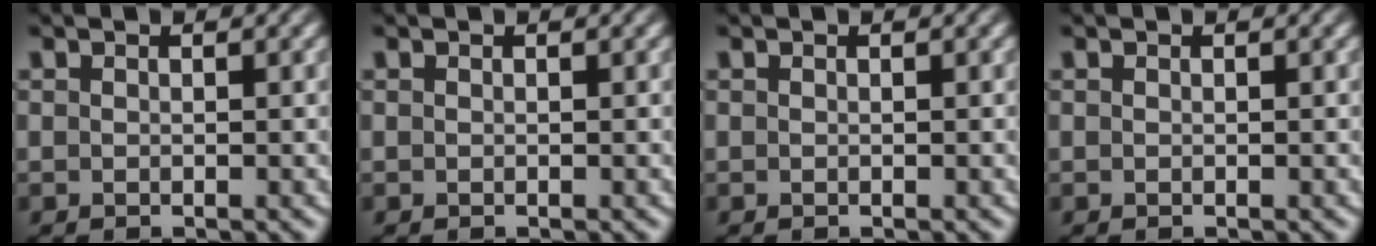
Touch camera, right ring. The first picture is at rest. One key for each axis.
{"total": 0.0}
{"total": 0.0}
{"total": 0.0}